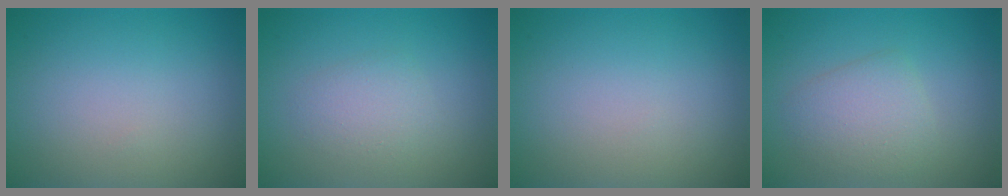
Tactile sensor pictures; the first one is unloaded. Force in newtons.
{"total": 1.9, "press": 1.9, "slide": 0.0}
{"total": 0.0}
{"total": 3.0, "press": 3.0, "slide": 0.0}